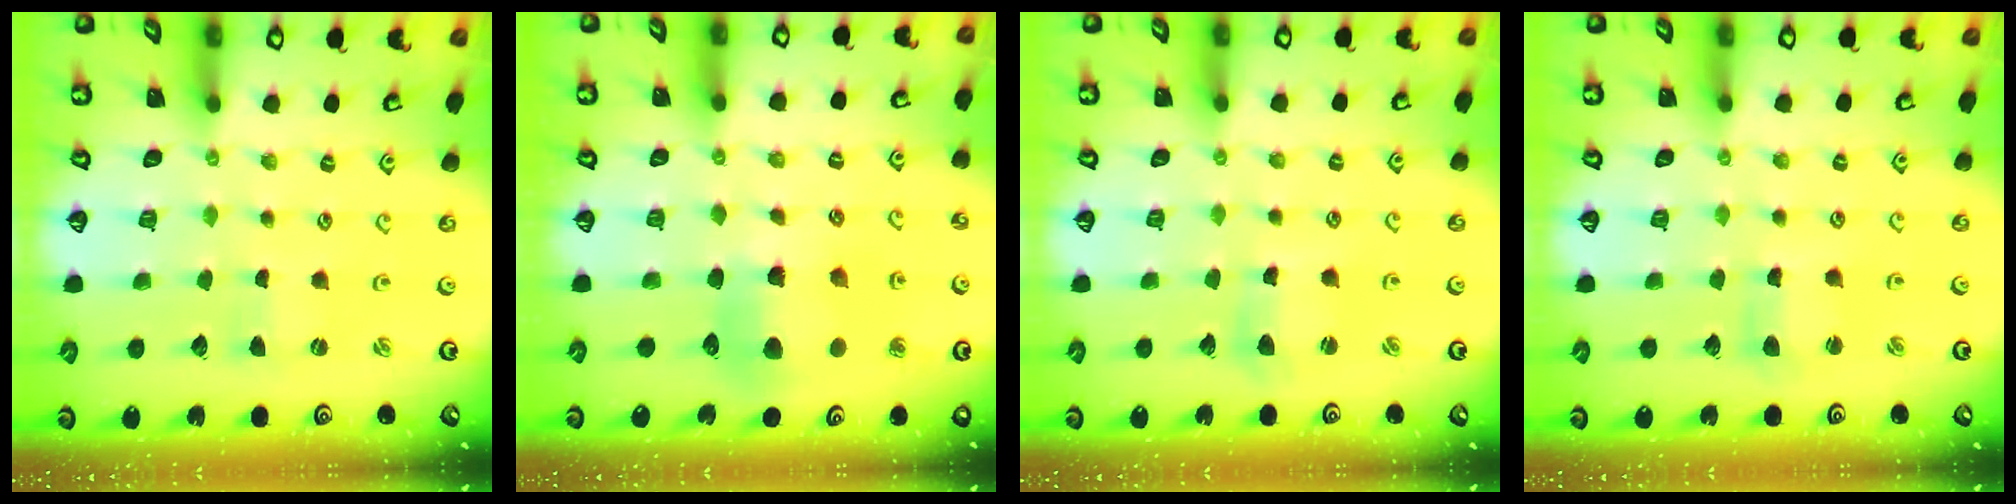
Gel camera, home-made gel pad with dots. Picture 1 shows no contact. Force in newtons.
{"total": 9.2, "press": 9.1, "slide": 1.0}
{"total": 4.7, "press": 4.6, "slide": 0.7}
{"total": 3.9, "press": 3.9, "slide": 0.4}